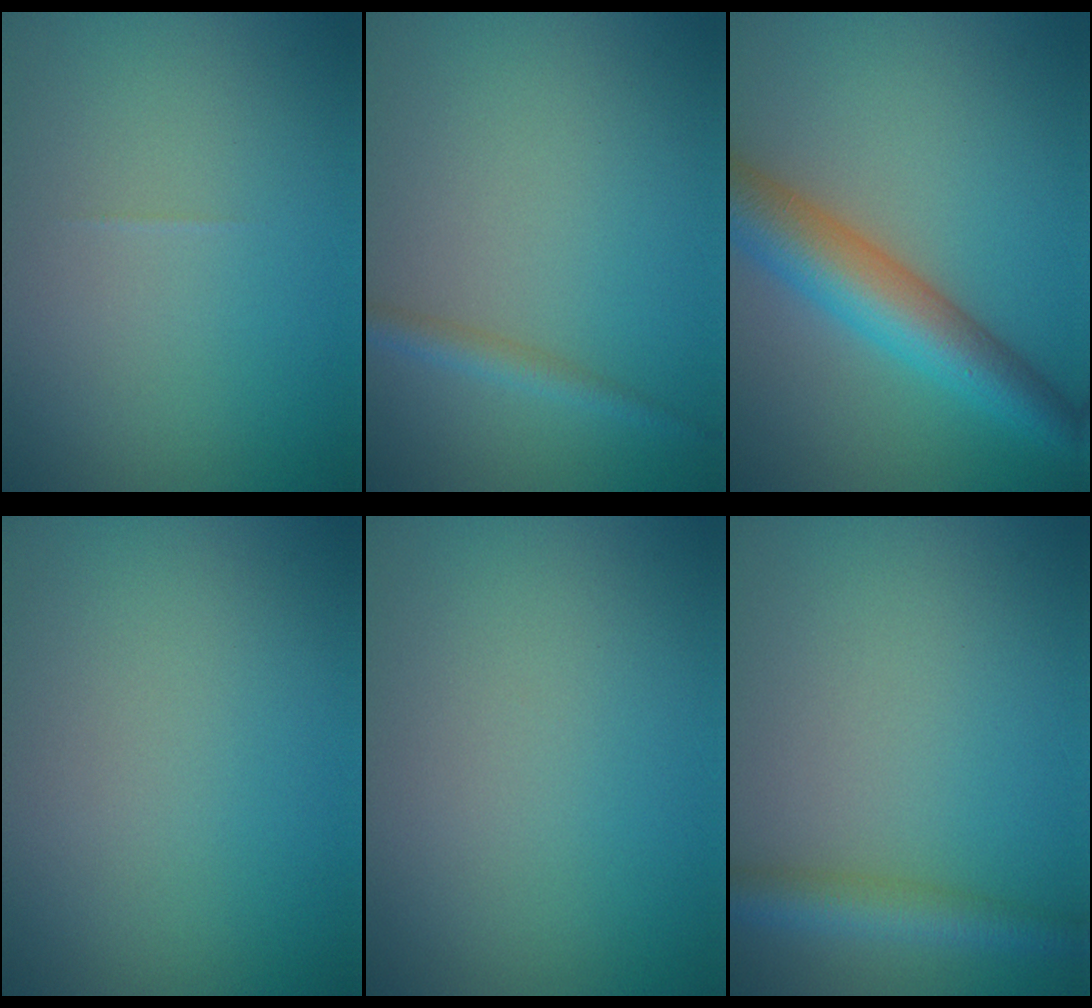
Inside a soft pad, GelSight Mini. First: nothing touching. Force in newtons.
{"total": 1.6, "press": 1.5, "slide": 0.2}
{"total": 6.7, "press": 6.7, "slide": 0.3}
{"total": 0.0}
{"total": 0.0}
{"total": 3.2, "press": 3.2, "slide": 0.1}